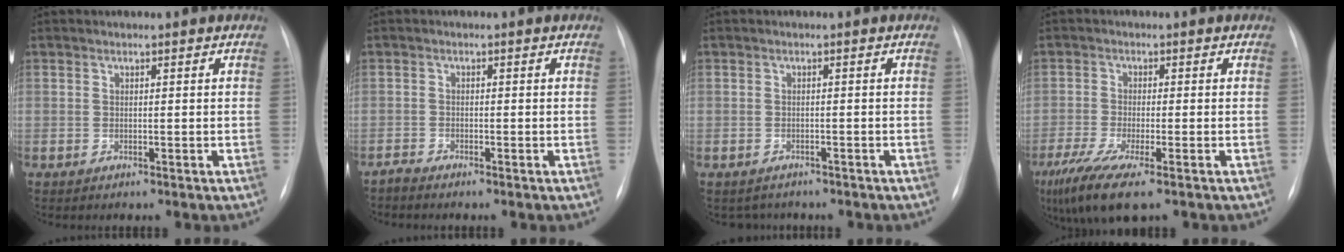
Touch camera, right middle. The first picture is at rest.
{"total": 1.1, "force": [-1.1, -0.1, 0.0], "torque": [0.002, -0.004, -0.022]}
{"total": 3.2, "force": [-2.8, 1.6, 0.3], "torque": [-0.007, 0.005, -0.033]}
{"total": 9.6, "force": [-6.2, 1.8, 7.1], "torque": [-0.137, -0.026, -0.109]}